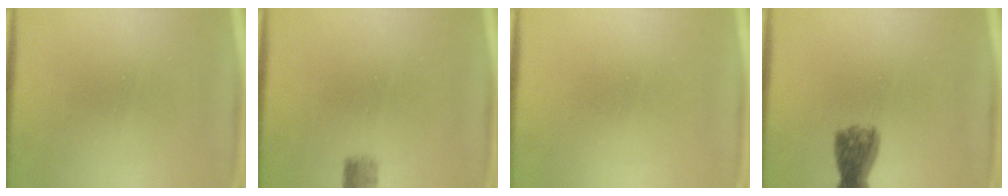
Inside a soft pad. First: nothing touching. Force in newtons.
{"total": 2.2}
{"total": 1.7}
{"total": 4.6}